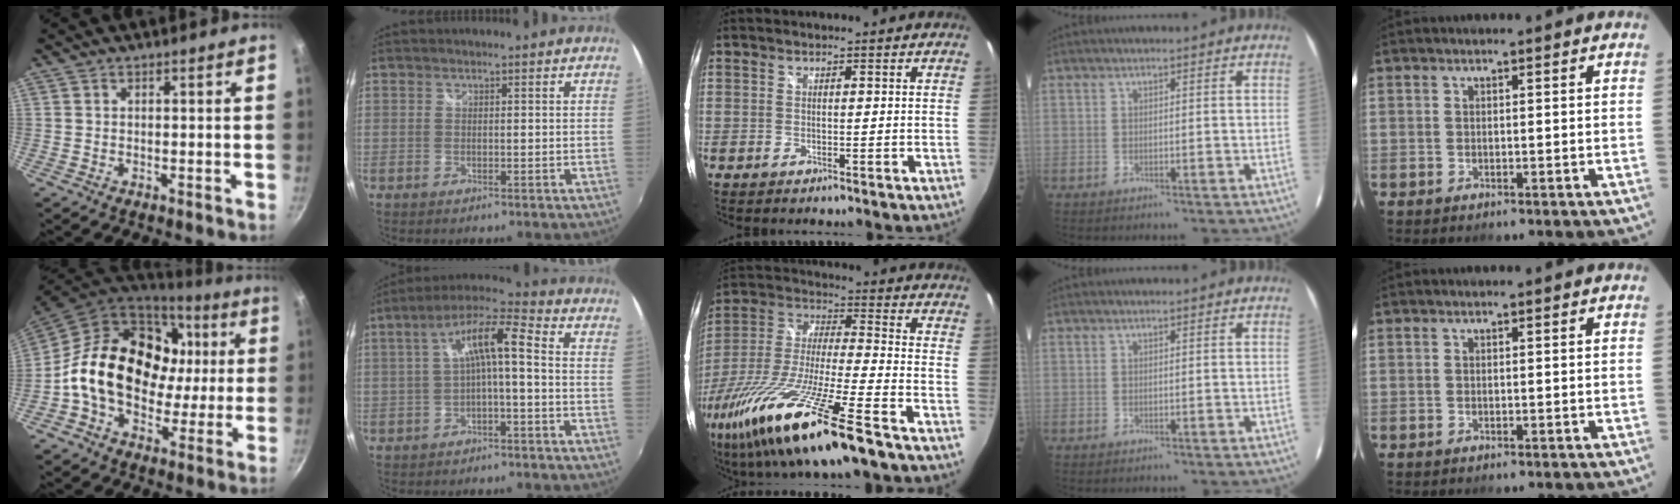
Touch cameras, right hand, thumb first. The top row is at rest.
{"thumb": {"total": 23.1, "force": [2.0, 17.1, 15.4], "torque": [-0.238, 0.032, 0.034]}, "index": {"total": 8.7, "force": [-0.8, 1.7, 8.5], "torque": [-0.176, 0.024, -0.014]}, "middle": {"total": 24.0, "force": [-14.9, 2.1, 18.8], "torque": [-0.371, -0.062, -0.273]}}